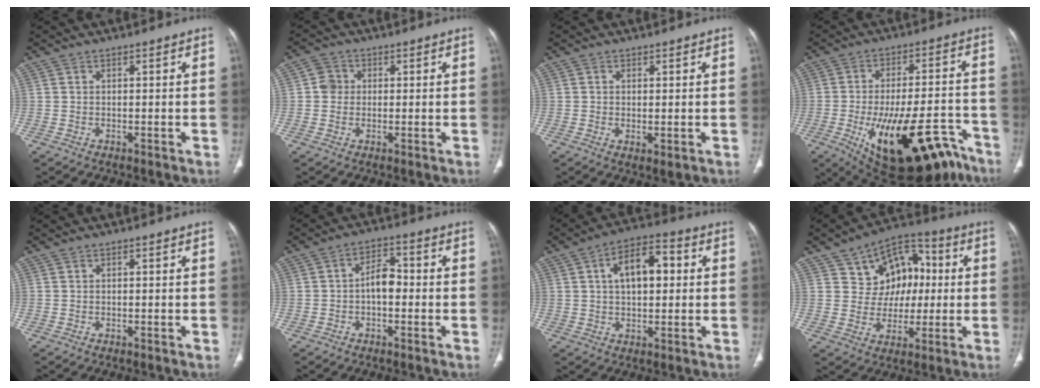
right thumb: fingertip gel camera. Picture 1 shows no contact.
{"total": 3.3, "force": [0.4, 3.1, 1.0], "torque": [0.001, 0.005, 0.003]}
{"total": 2.0, "force": [-0.2, 0.7, 1.9], "torque": [-0.038, -0.010, 0.001]}
{"total": 24.9, "force": [-14.2, 10.1, 17.8], "torque": [-0.217, 0.063, -0.200]}
{"total": 0.0}
{"total": 5.3, "force": [-0.7, 3.1, 4.2], "torque": [-0.055, 0.022, -0.019]}
{"total": 10.9, "force": [2.3, 5.8, 8.9], "torque": [-0.127, 0.019, 0.031]}
{"total": 12.8, "force": [2.6, 10.5, 6.9], "torque": [-0.039, 0.015, 0.043]}